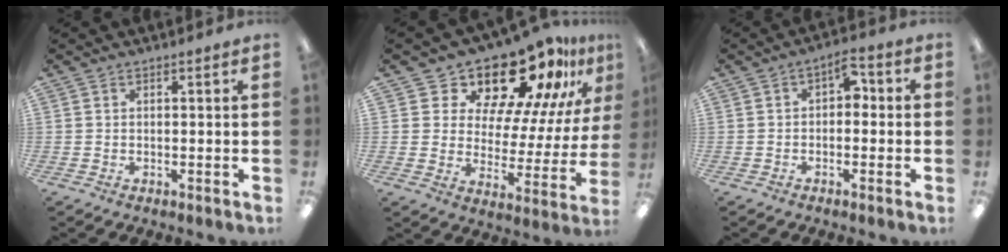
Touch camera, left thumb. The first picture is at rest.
{"total": 18.3, "force": [15.5, 6.6, 7.3], "torque": [-0.126, -0.125, 0.260]}
{"total": 4.1, "force": [0.3, 2.8, 2.9], "torque": [-0.041, 0.005, -0.002]}